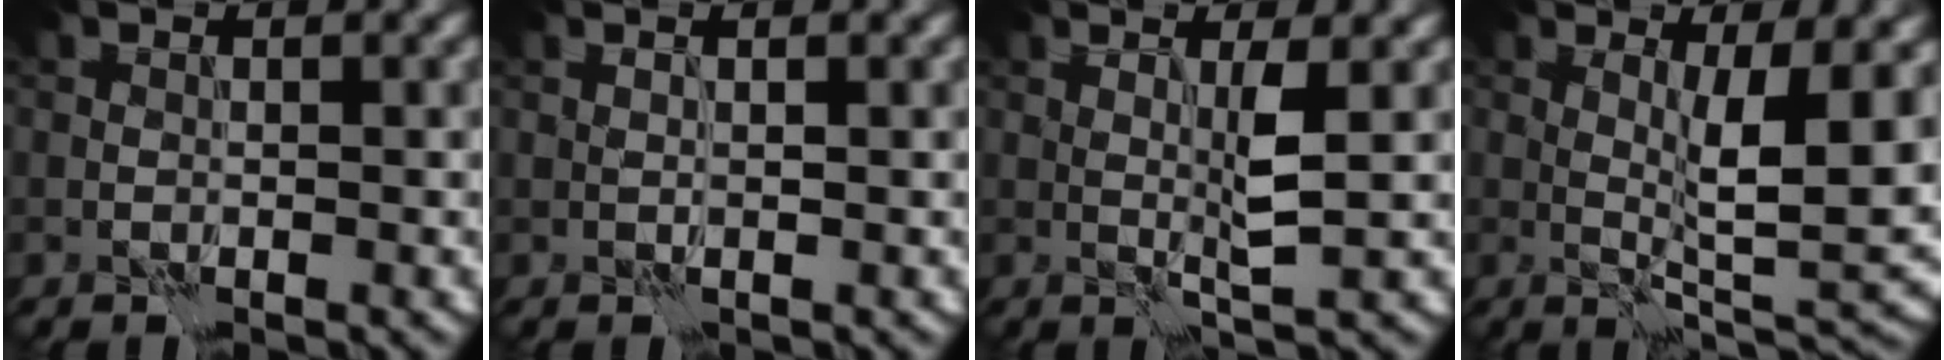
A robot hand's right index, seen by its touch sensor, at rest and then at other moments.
{"total": 1.3, "force": [0.7, 0.4, 0.9], "torque": [-0.007, -0.005, 0.003]}
{"total": 2.5, "force": [0.6, 0.1, 2.4], "torque": [-0.050, -0.005, 0.010]}
{"total": 6.8, "force": [1.1, 1.4, 6.6], "torque": [-0.102, -0.017, 0.025]}